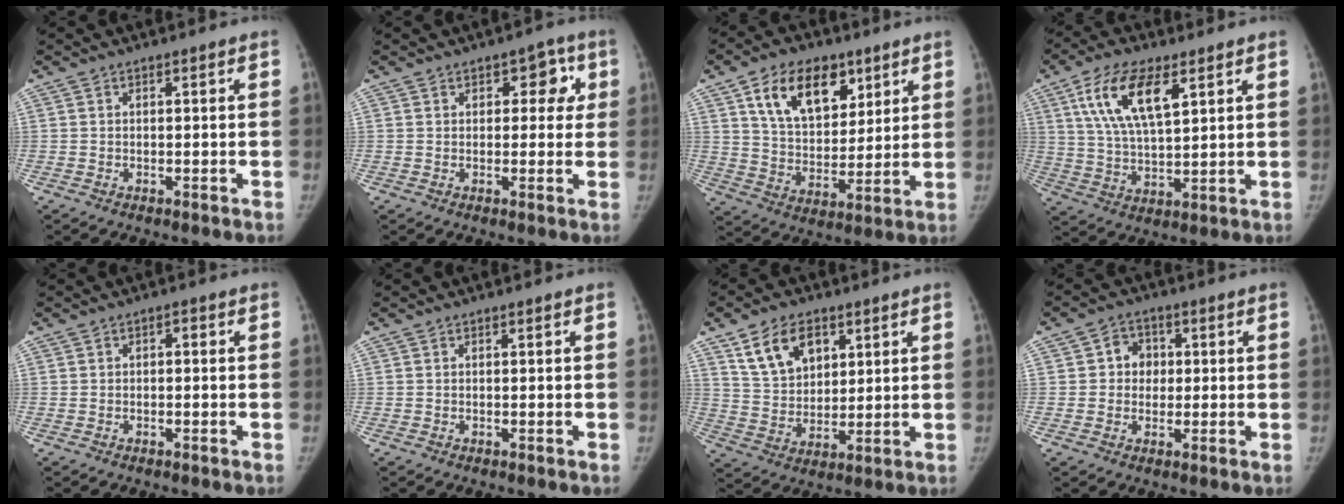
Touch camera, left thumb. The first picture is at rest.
{"total": 5.6, "force": [1.8, 3.9, 3.7], "torque": [0.002, 0.000, 0.013]}
{"total": 15.6, "force": [7.9, 9.2, 9.7], "torque": [-0.122, -0.035, 0.144]}
{"total": 13.3, "force": [5.9, 5.6, 10.5], "torque": [-0.189, -0.015, 0.113]}
{"total": 1.2, "force": [-0.2, 0.9, 0.7], "torque": [-0.002, 0.006, -0.010]}
{"total": 0.0}
{"total": 11.5, "force": [5.8, 7.6, 6.5], "torque": [-0.085, -0.025, 0.113]}
{"total": 5.5, "force": [0.5, 5.0, 2.3], "torque": [0.001, 0.008, 0.001]}